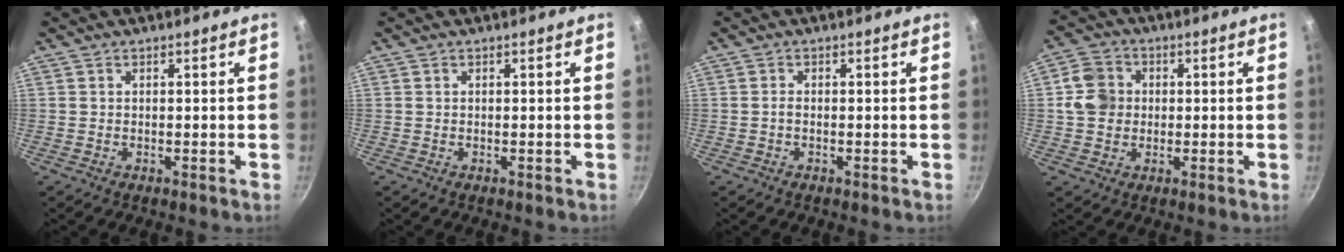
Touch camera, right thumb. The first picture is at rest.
{"total": 0.0}
{"total": 0.8, "force": [-0.3, 0.3, 0.6], "torque": [-0.014, 0.004, -0.008]}
{"total": 7.3, "force": [0.6, 6.5, 3.4], "torque": [-0.038, 0.006, -0.002]}